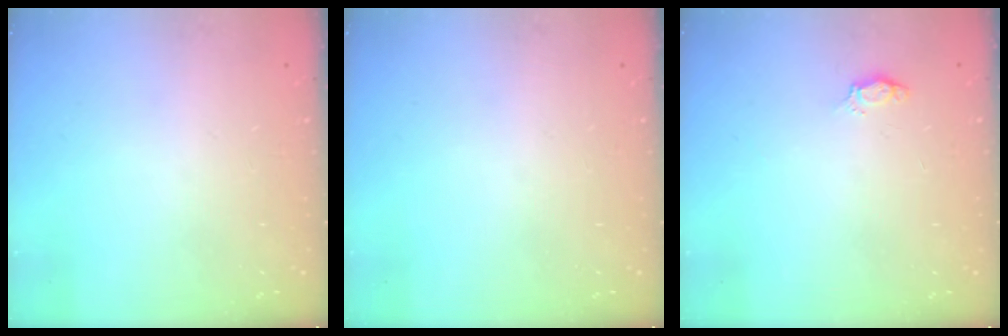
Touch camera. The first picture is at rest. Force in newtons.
{"total": 0.0}
{"total": 2.8, "press": 2.7, "slide": 0.4}